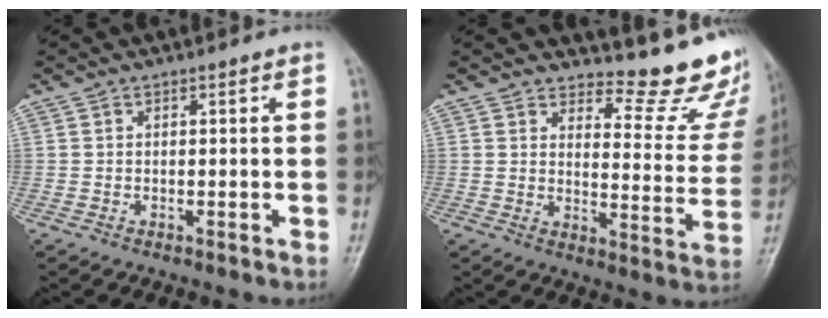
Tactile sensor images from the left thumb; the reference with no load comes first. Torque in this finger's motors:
{"motor_torque": [0.03, -0.13, -0.26, -0.33, 0.04]}